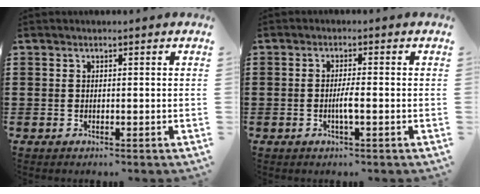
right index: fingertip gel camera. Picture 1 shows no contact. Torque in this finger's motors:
{"motor_torque": [0.60, 0.22, 0.04, 0.03]}